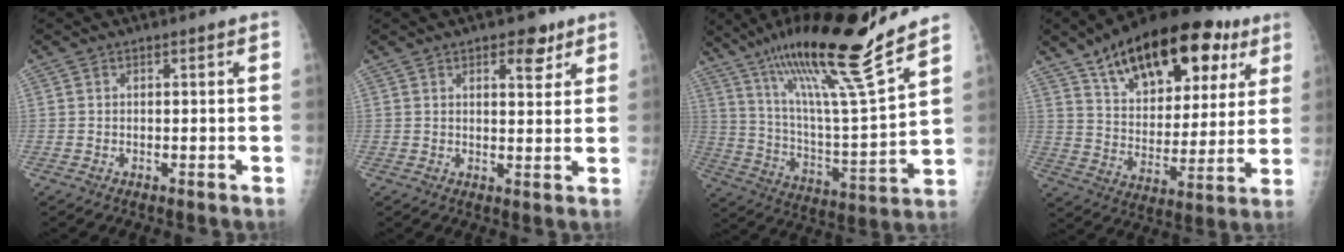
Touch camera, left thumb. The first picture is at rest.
{"total": 5.6, "force": [3.2, 2.7, 3.7], "torque": [-0.028, -0.014, 0.039]}
{"total": 24.4, "force": [17.3, 2.2, 17.1], "torque": [-0.269, -0.072, 0.301]}
{"total": 26.9, "force": [14.7, 13.7, 18.0], "torque": [-0.241, -0.013, 0.231]}